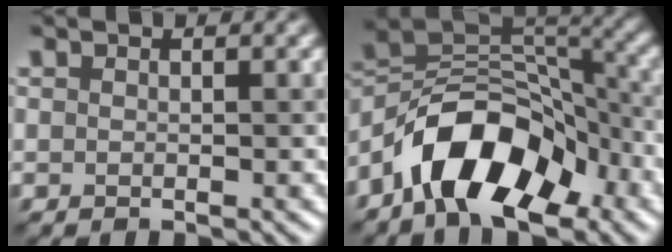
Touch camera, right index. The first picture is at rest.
{"total": 10.8, "force": [-6.0, 5.6, 7.1], "torque": [-0.103, 0.014, -0.114]}